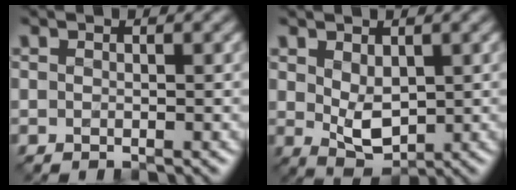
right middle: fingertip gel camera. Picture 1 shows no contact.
{"total": 3.7, "force": [0.5, 2.3, 2.8], "torque": [-0.058, -0.007, 0.020]}